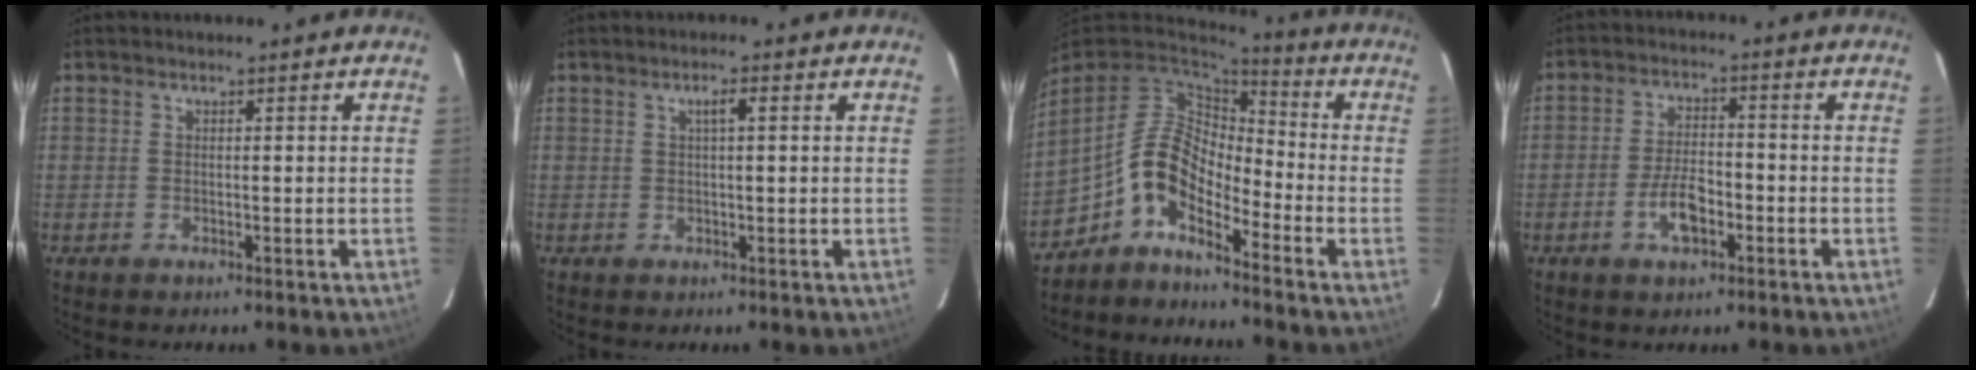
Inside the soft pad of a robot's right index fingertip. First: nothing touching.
{"total": 1.8, "force": [0.6, 0.2, 1.7], "torque": [-0.031, 0.006, 0.010]}
{"total": 8.7, "force": [-5.1, 4.0, 5.8], "torque": [-0.112, 0.024, -0.111]}
{"total": 6.4, "force": [-2.8, 2.9, 4.9], "torque": [-0.101, 0.003, -0.047]}